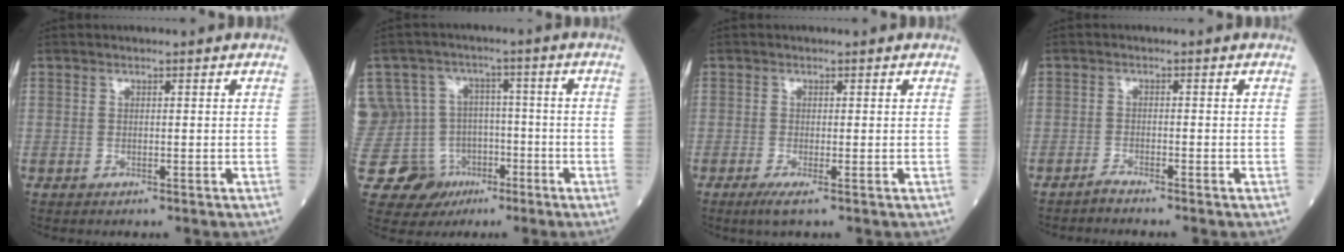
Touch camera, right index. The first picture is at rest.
{"total": 14.9, "force": [-5.3, 13.4, 3.8], "torque": [-0.101, 0.057, -0.072]}
{"total": 2.1, "force": [-1.2, -0.1, 1.7], "torque": [-0.033, -0.007, -0.023]}
{"total": 1.4, "force": [-1.4, -0.4, 0.2], "torque": [-0.004, -0.002, -0.027]}